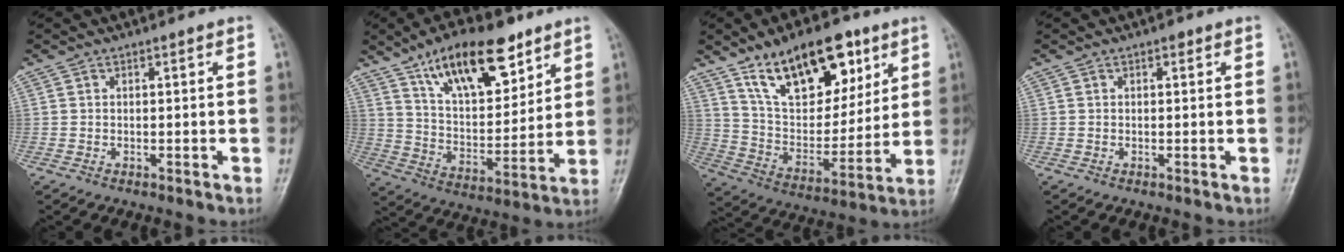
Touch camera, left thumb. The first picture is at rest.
{"total": 18.4, "force": [11.3, 7.8, 12.2], "torque": [-0.158, -0.051, 0.198]}
{"total": 20.7, "force": [11.9, 10.4, 13.4], "torque": [-0.162, -0.048, 0.211]}
{"total": 0.7, "force": [0.3, 0.5, 0.4], "torque": [0.000, 0.001, 0.001]}